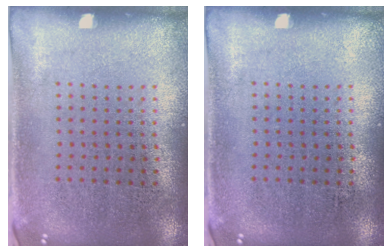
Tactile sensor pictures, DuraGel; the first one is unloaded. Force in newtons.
{"total": 0.0}